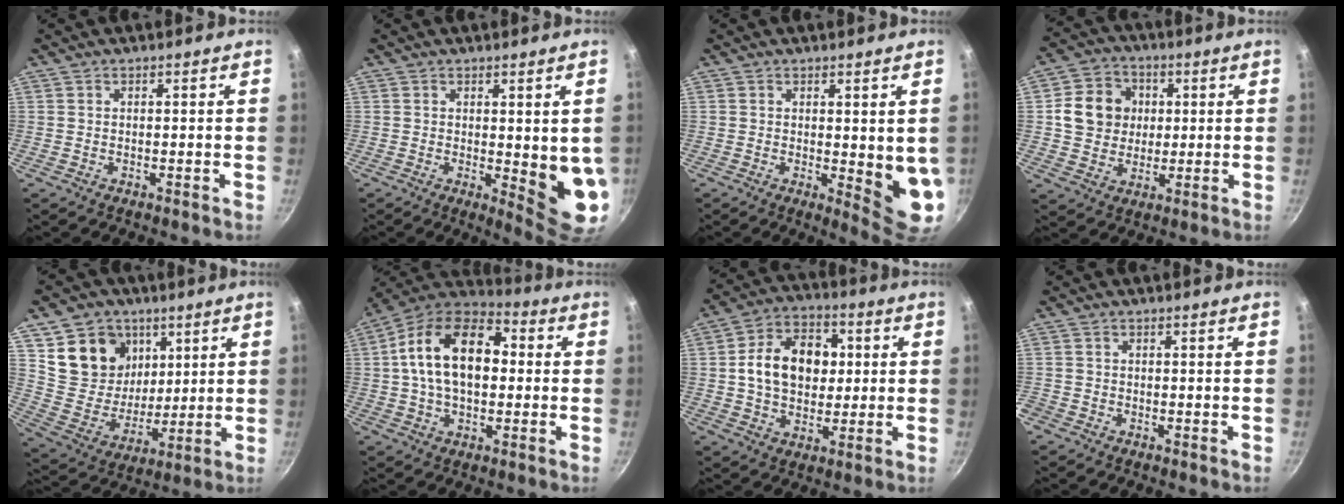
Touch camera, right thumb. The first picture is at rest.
{"total": 8.5, "force": [0.5, 2.6, 8.0], "torque": [-0.081, -0.026, 0.011]}
{"total": 7.9, "force": [0.6, 2.6, 7.4], "torque": [-0.075, -0.024, 0.012]}
{"total": 10.7, "force": [1.6, 9.5, 4.7], "torque": [-0.051, 0.011, 0.021]}
{"total": 15.7, "force": [6.9, 13.0, 5.5], "torque": [-0.054, -0.037, 0.133]}
{"total": 18.6, "force": [1.6, 11.6, 14.4], "torque": [-0.219, 0.032, 0.007]}
{"total": 14.6, "force": [1.7, 10.7, 9.8], "torque": [-0.126, 0.017, 0.016]}
{"total": 1.8, "force": [-1.1, 1.4, 0.5], "torque": [-0.015, 0.003, -0.022]}